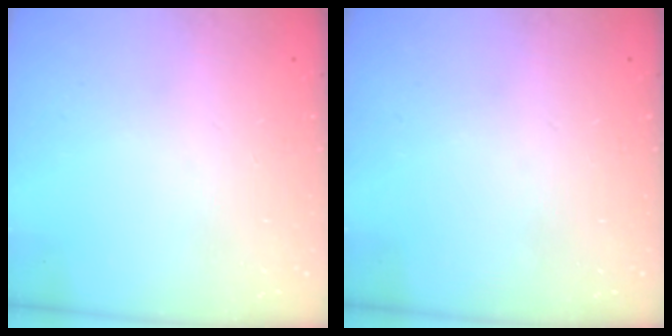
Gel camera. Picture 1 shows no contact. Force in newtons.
{"total": 0.0}